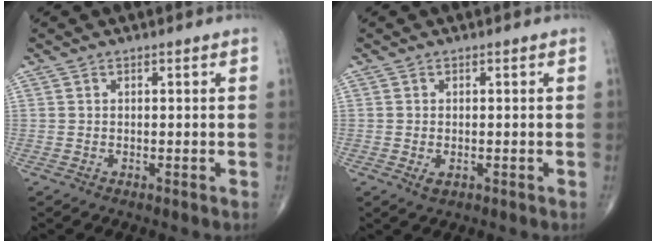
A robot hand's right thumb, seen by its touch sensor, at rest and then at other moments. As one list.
[{"total": 1.6, "force": [-0.5, 0.9, 1.2], "torque": [-0.019, -0.002, -0.007]}]